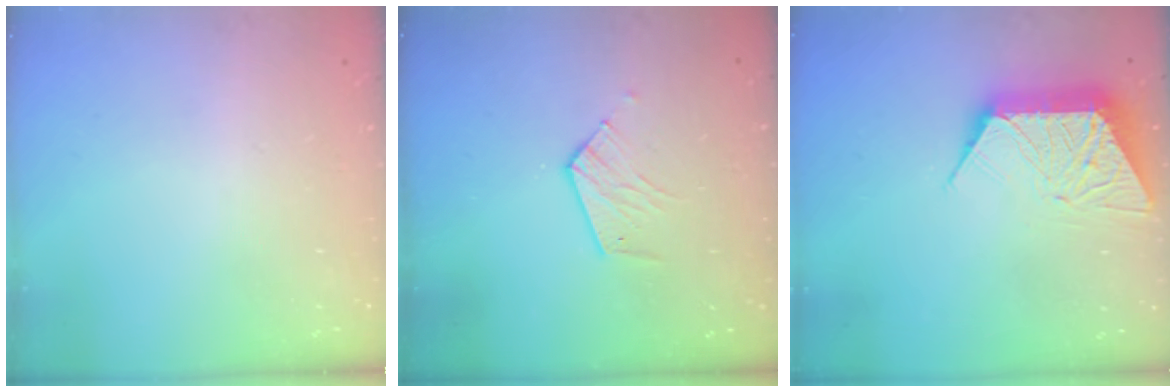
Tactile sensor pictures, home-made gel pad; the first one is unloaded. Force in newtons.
{"total": 6.2, "press": 6.2, "slide": 0.5}
{"total": 11.3, "press": 11.3, "slide": 0.5}